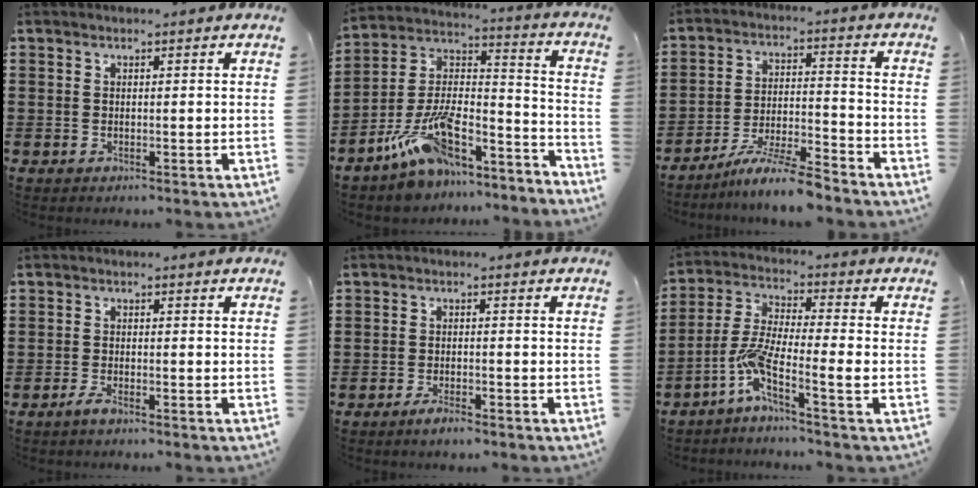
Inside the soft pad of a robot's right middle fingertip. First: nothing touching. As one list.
[{"total": 12.2, "force": [-8.9, 4.4, 7.1], "torque": [-0.144, 0.022, -0.173]}, {"total": 8.3, "force": [-7.4, 0.1, 3.8], "torque": [-0.074, -0.002, -0.140]}, {"total": 1.7, "force": [-1.3, 0.1, 1.1], "torque": [-0.028, -0.005, -0.027]}, {"total": 2.2, "force": [-1.8, 0.3, 1.3], "torque": [-0.024, -0.001, -0.032]}, {"total": 6.8, "force": [-2.9, 1.3, 6.0], "torque": [-0.140, -0.013, -0.062]}]